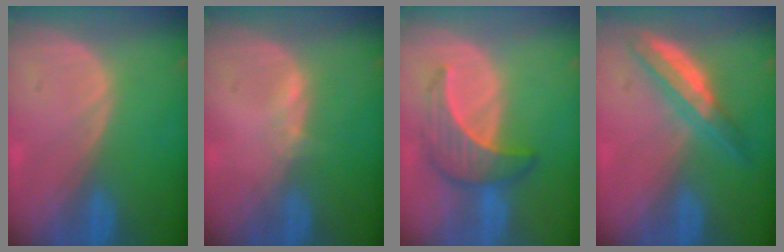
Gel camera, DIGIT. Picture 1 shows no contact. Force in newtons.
{"total": 1.1, "press": 1.1, "slide": 0.3}
{"total": 6.6, "press": 6.5, "slide": 1.2}
{"total": 5.4, "press": 5.3, "slide": 1.3}